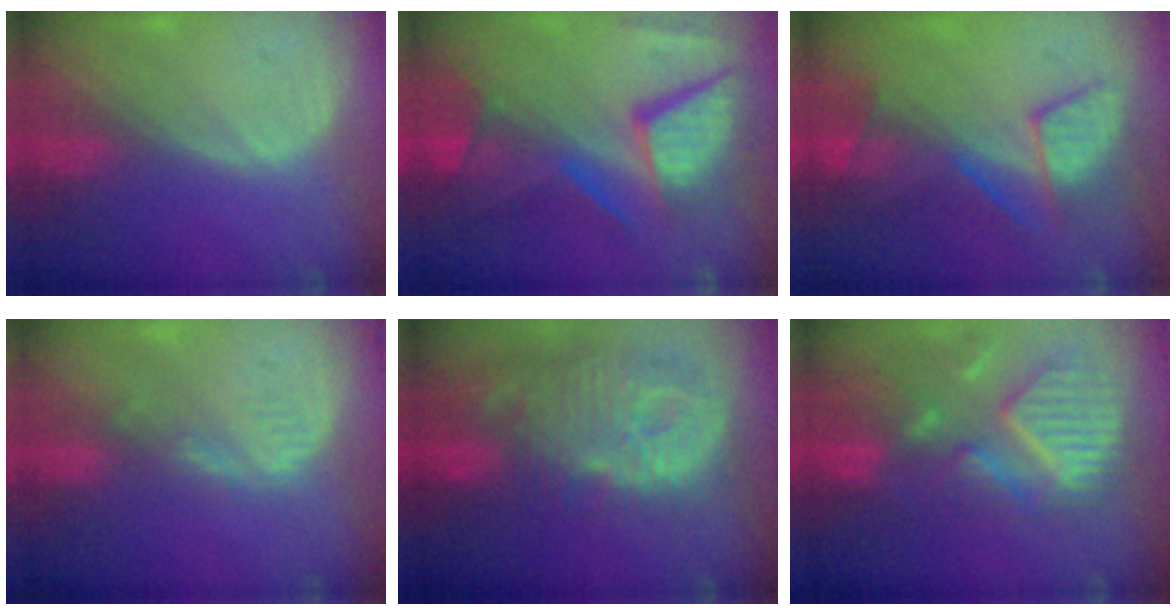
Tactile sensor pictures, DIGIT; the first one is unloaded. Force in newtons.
{"total": 12.4, "press": 10.2, "slide": 7.0}
{"total": 7.8, "press": 7.5, "slide": 1.8}
{"total": 2.0, "press": 2.0, "slide": 0.3}
{"total": 13.8, "press": 12.0, "slide": 6.7}
{"total": 12.0, "press": 10.5, "slide": 5.9}